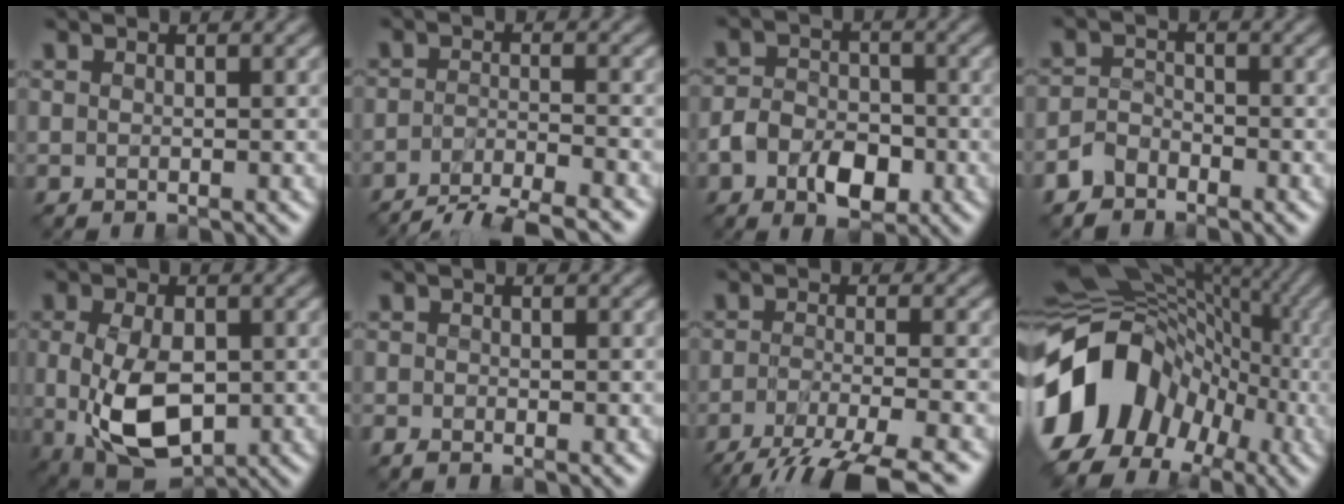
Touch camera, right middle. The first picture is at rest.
{"total": 5.4, "force": [-4.6, 1.0, 2.6], "torque": [-0.043, -0.006, -0.080]}
{"total": 5.1, "force": [-2.2, 3.4, 3.1], "torque": [-0.056, -0.002, -0.044]}
{"total": 2.3, "force": [-1.9, 1.3, 0.6], "torque": [-0.010, 0.006, -0.043]}
{"total": 7.6, "force": [-1.1, 4.3, 6.2], "torque": [-0.133, -0.015, -0.011]}
{"total": 1.0, "force": [-0.8, 0.4, 0.4], "torque": [-0.006, -0.003, -0.018]}
{"total": 7.7, "force": [-5.6, 1.7, 5.0], "torque": [-0.081, -0.010, -0.098]}
{"total": 15.6, "force": [-4.4, 12.3, 8.6], "torque": [-0.177, 0.003, -0.099]}